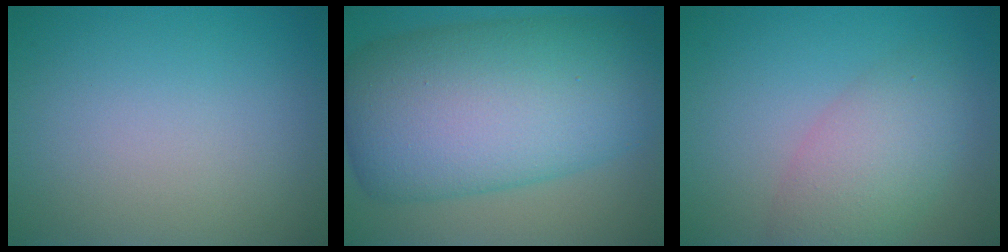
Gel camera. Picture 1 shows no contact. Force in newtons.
{"total": 14.7, "press": 14.7, "slide": 0.1}
{"total": 4.9, "press": 4.9, "slide": 0.3}